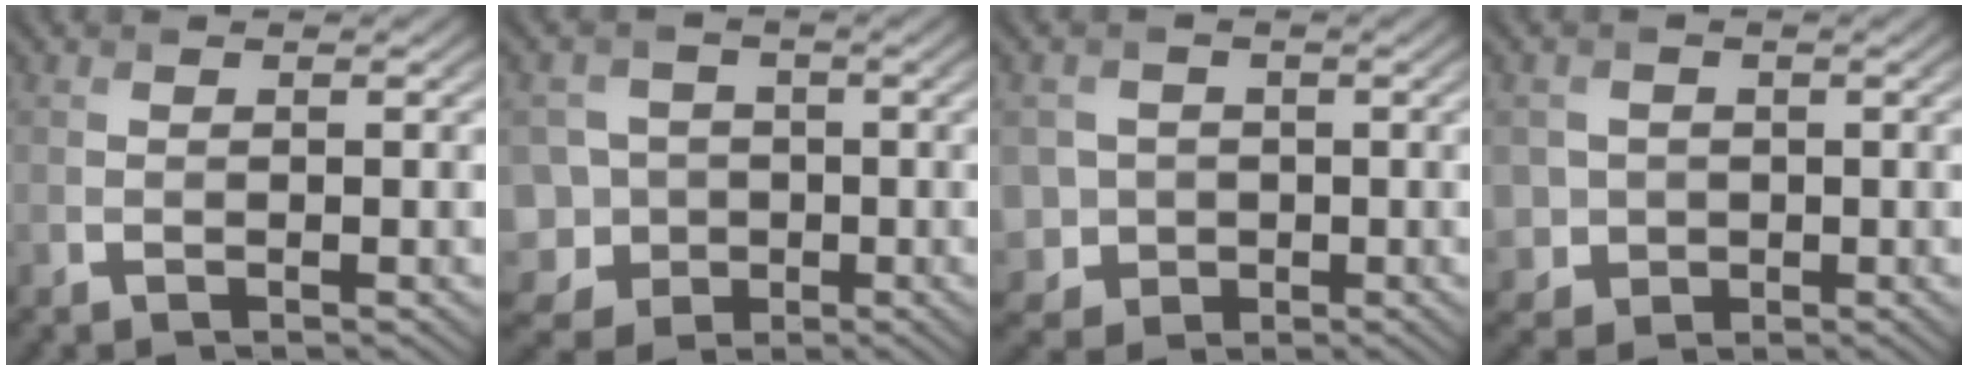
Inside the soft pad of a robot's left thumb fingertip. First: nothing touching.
{"total": 9.7, "force": [-4.0, 8.4, 2.9], "torque": [-0.086, -0.016, -0.093]}
{"total": 4.9, "force": [-0.8, 4.7, 1.1], "torque": [-0.036, -0.013, -0.031]}
{"total": 3.8, "force": [-0.2, 3.7, 0.7], "torque": [-0.031, -0.008, -0.012]}